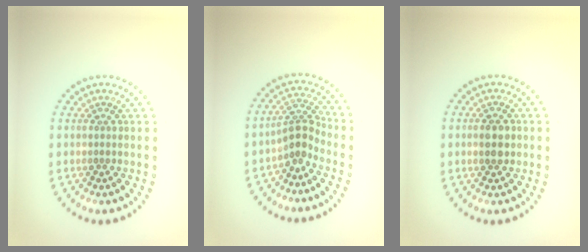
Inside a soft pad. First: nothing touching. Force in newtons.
{"total": 2.7, "press": 1.9, "slide": 1.9}
{"total": 2.5, "press": 2.5, "slide": 0.2}